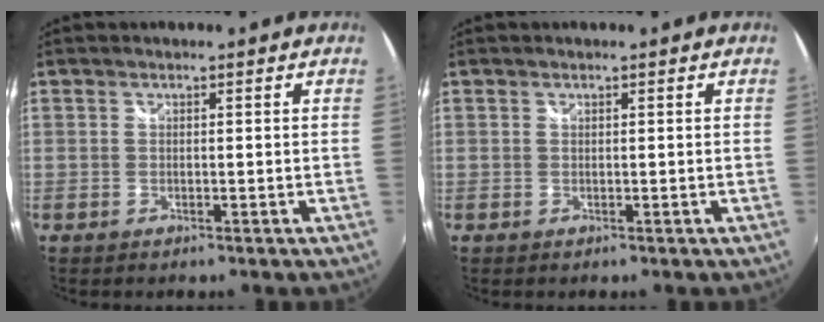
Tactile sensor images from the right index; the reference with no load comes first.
{"total": 0.0}